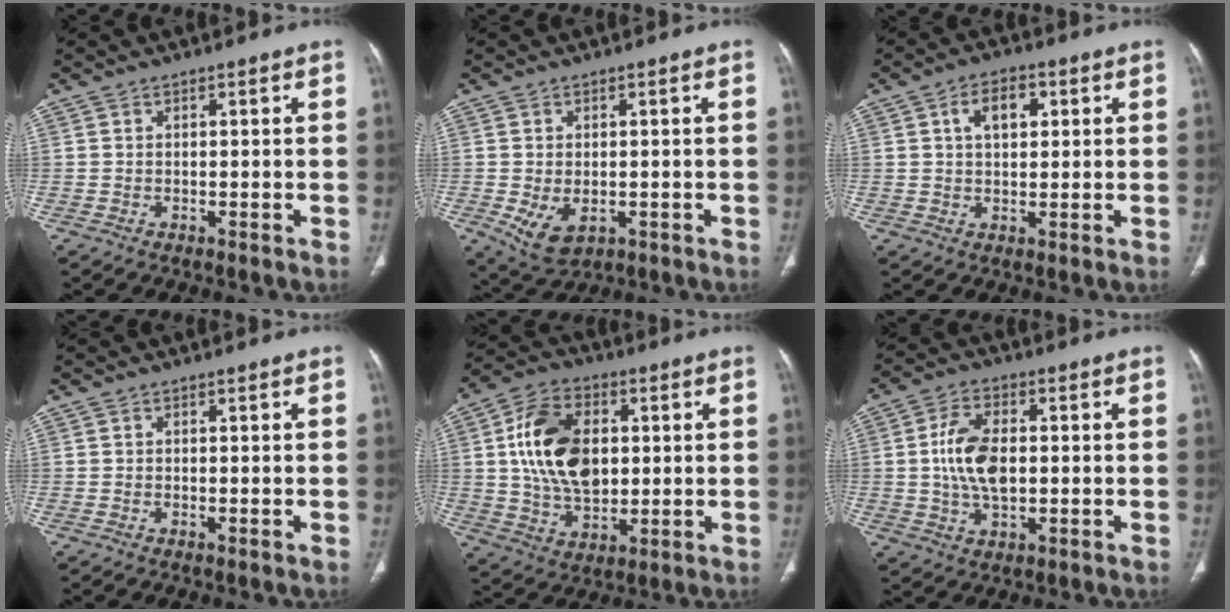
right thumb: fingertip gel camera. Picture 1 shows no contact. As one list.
[{"total": 6.2, "force": [-1.4, 3.9, 4.6], "torque": [-0.080, -0.007, -0.009]}, {"total": 6.4, "force": [2.0, 3.8, 4.7], "torque": [-0.065, 0.003, 0.030]}, {"total": 0.0}, {"total": 16.7, "force": [2.5, 11.1, 12.2], "torque": [-0.194, 0.000, 0.046]}, {"total": 10.0, "force": [0.3, 5.7, 8.2], "torque": [-0.154, 0.004, 0.007]}]